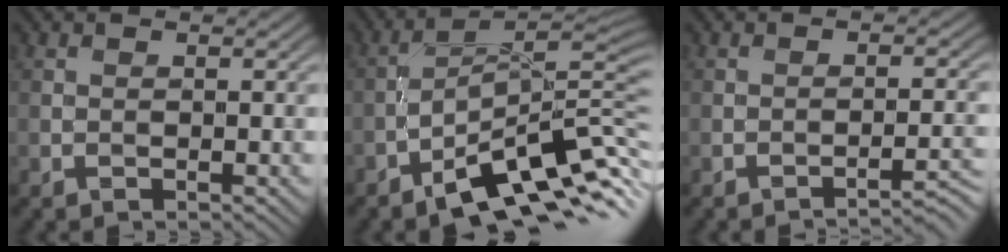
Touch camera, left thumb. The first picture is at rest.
{"total": 11.2, "force": [-5.6, 3.2, 9.1], "torque": [-0.139, 0.000, -0.098]}
{"total": 3.3, "force": [-2.5, 0.3, 2.1], "torque": [-0.032, 0.010, -0.042]}